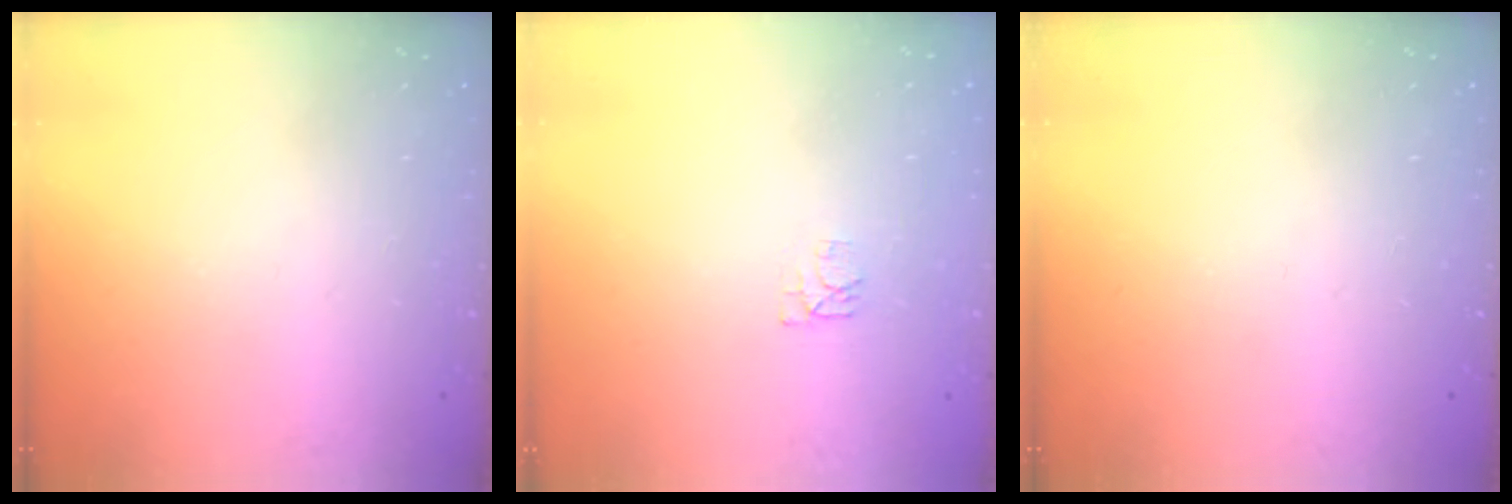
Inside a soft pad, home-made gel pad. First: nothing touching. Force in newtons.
{"total": 4.4, "press": 4.4, "slide": 0.7}
{"total": 0.0}